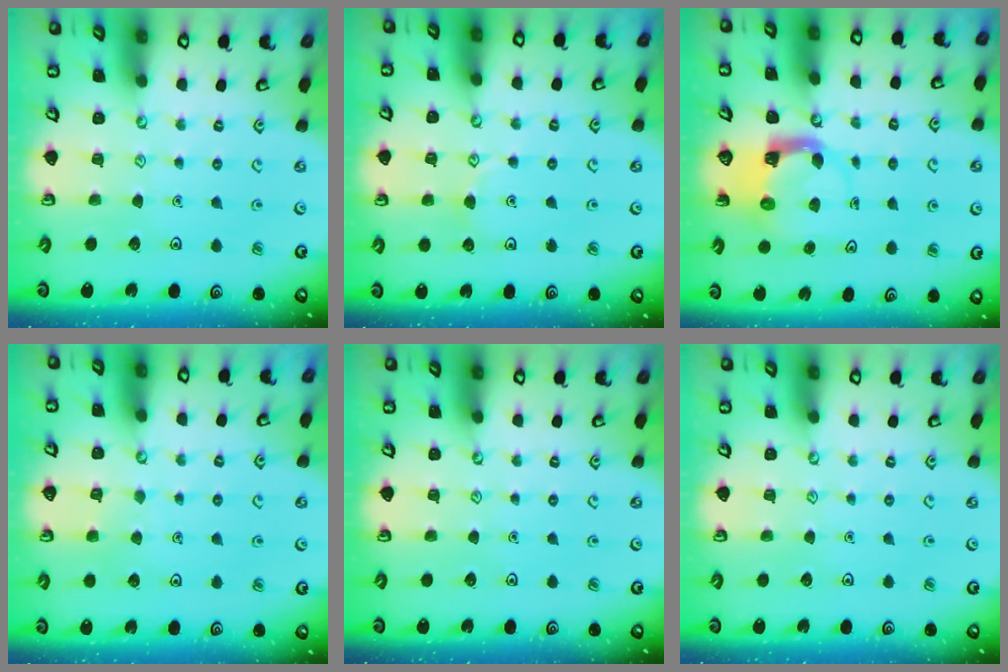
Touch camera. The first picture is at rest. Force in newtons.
{"total": 4.5, "press": 4.5, "slide": 0.5}
{"total": 4.2, "press": 4.2, "slide": 0.3}
{"total": 3.4, "press": 3.4, "slide": 0.3}
{"total": 0.0}
{"total": 0.0}